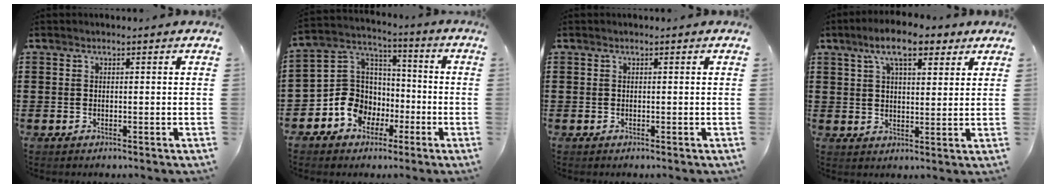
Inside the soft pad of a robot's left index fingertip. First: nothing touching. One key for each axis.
{"total": 8.8, "fx": -3.5, "fy": 7.8, "fz": 2.0, "tx": -0.081, "ty": 0.013, "tz": -0.066}
{"total": 0.0}
{"total": 8.6, "fx": 5.7, "fy": 2.8, "fz": 5.7, "tx": -0.119, "ty": 0.005, "tz": 0.101}